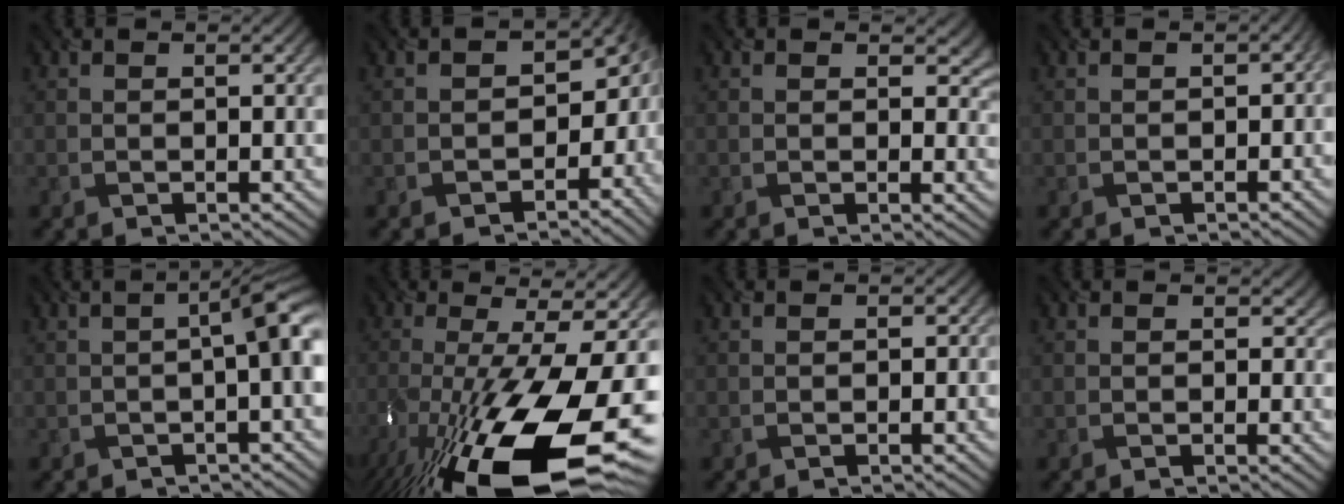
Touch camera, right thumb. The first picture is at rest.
{"total": 6.0, "force": [-2.8, 4.4, 3.0], "torque": [-0.021, -0.028, -0.037]}
{"total": 2.3, "force": [0.8, 1.9, 1.2], "torque": [-0.013, -0.010, 0.010]}
{"total": 1.6, "force": [-0.8, 1.1, 0.7], "torque": [-0.014, -0.011, -0.008]}
{"total": 4.0, "force": [-0.5, 0.9, 3.9], "torque": [-0.045, 0.008, -0.011]}
{"total": 19.6, "force": [-7.8, 6.1, 17.0], "torque": [-0.312, -0.040, -0.125]}
{"total": 1.0, "force": [-0.6, 0.6, -0.6], "torque": [0.011, -0.008, -0.008]}
{"total": 1.0, "force": [-0.1, 1.0, -0.1], "torque": [0.001, -0.007, 0.000]}